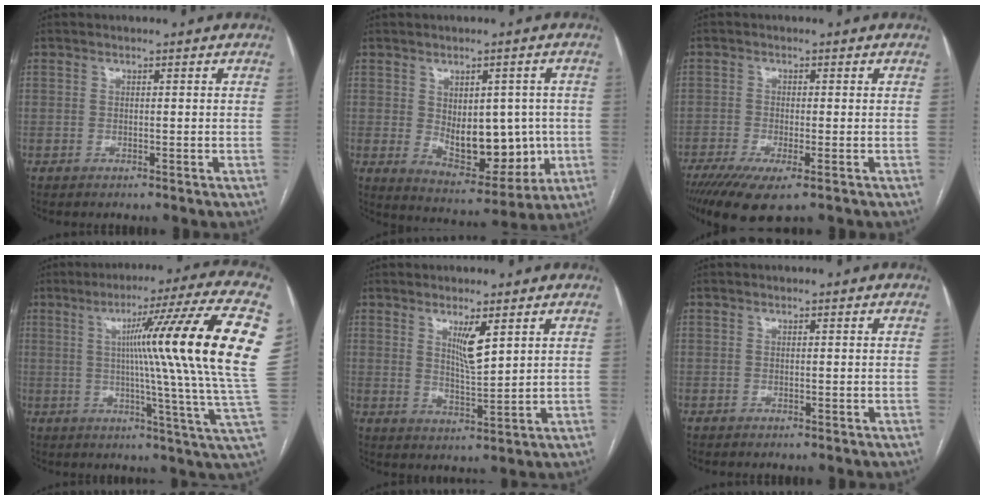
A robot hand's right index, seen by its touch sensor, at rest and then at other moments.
{"total": 11.1, "force": [-0.3, 6.2, 9.3], "torque": [-0.134, 0.000, 0.018]}
{"total": 8.4, "force": [-5.3, 1.7, 6.2], "torque": [-0.100, -0.021, -0.088]}
{"total": 23.3, "force": [5.0, -2.4, 22.6], "torque": [-0.250, 0.013, 0.061]}
{"total": 4.8, "force": [2.4, 0.6, 4.1], "torque": [-0.075, -0.013, 0.047]}
{"total": 0.0}